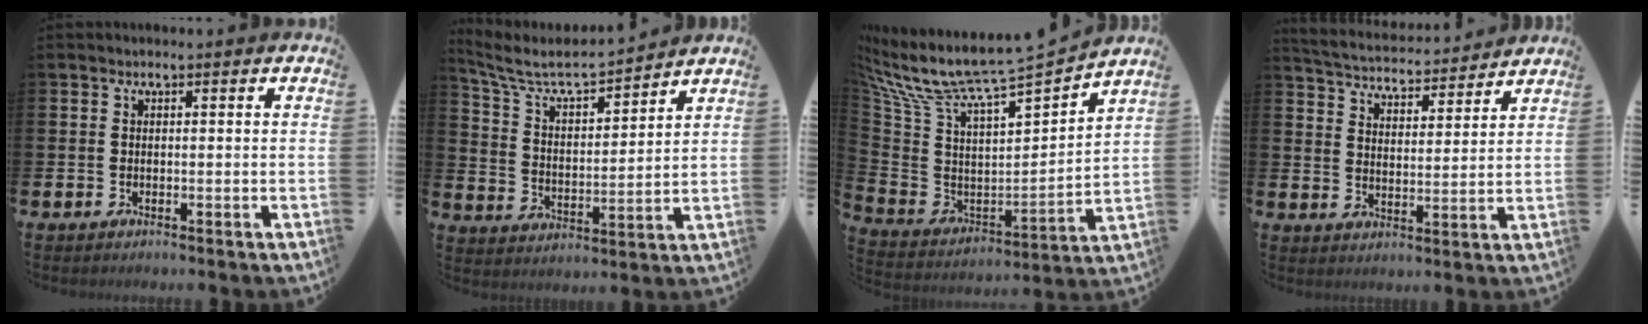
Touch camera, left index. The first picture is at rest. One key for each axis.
{"total": 6.8, "fx": 6.2, "fy": 1.7, "fz": 2.4, "tx": -0.082, "ty": -0.041, "tz": 0.103}
{"total": 8.6, "fx": 7.9, "fy": 1.0, "fz": 3.4, "tx": -0.104, "ty": -0.071, "tz": 0.128}
{"total": 4.7, "fx": 4.6, "fy": 0.7, "fz": 0.3, "tx": -0.032, "ty": -0.037, "tz": 0.079}